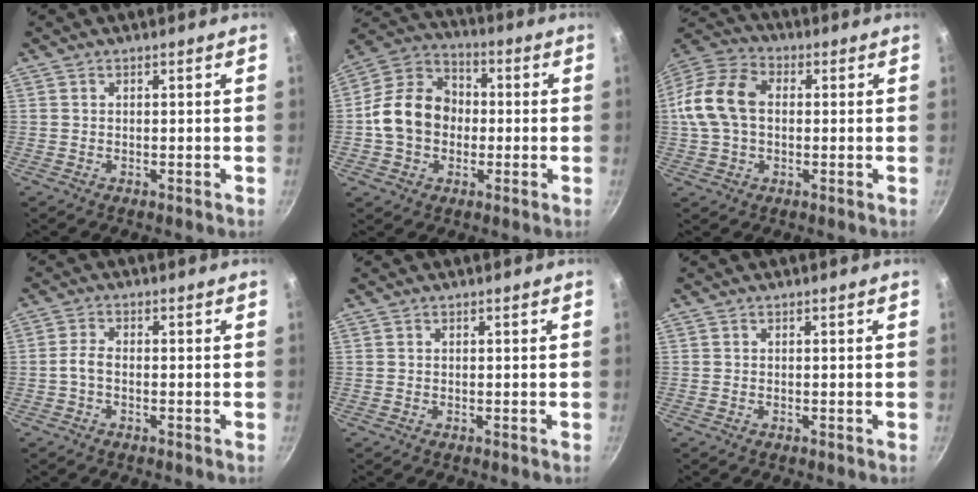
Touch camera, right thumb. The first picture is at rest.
{"total": 14.0, "force": [-1.1, 11.2, 8.2], "torque": [-0.108, 0.033, -0.037]}
{"total": 13.4, "force": [0.8, 9.4, 9.6], "torque": [-0.170, 0.030, -0.001]}
{"total": 2.5, "force": [-0.9, 1.2, 2.0], "torque": [-0.048, 0.015, -0.024]}
{"total": 0.0}
{"total": 0.0}